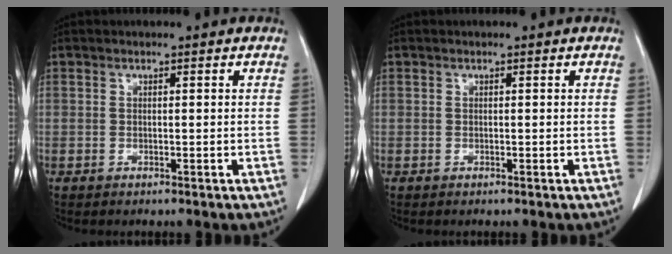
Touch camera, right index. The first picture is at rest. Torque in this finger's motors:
{"motor_torque": [0.00, 0.00, 0.00, 0.00]}